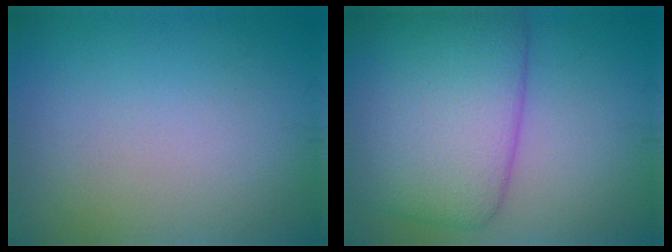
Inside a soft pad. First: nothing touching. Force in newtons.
{"total": 9.6, "press": 9.6, "slide": 0.3}